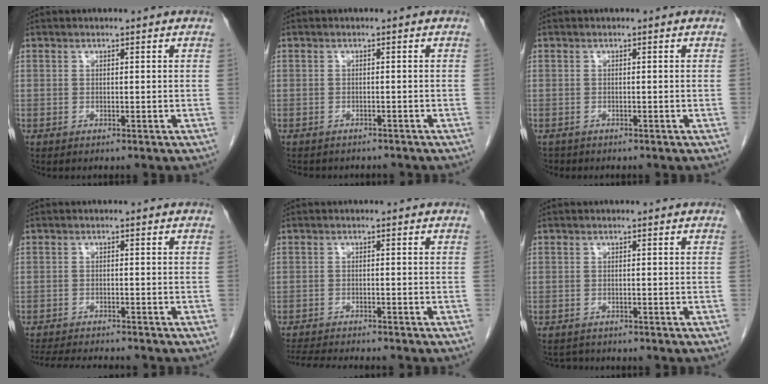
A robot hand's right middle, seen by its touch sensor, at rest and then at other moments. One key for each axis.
{"total": 5.9, "fx": -5.1, "fy": 2.5, "fz": 1.5, "tx": -0.022, "ty": 0.003, "tz": -0.061}
{"total": 1.0, "fx": -0.9, "fy": 0.5, "fz": -0.1, "tx": -0.010, "ty": 0.000, "tz": -0.014}
{"total": 8.4, "fx": -7.8, "fy": 0.7, "fz": 3.0, "tx": -0.045, "ty": -0.010, "tz": -0.119}
{"total": 7.6, "fx": -7.1, "fy": 0.5, "fz": 2.8, "tx": -0.043, "ty": -0.013, "tz": -0.112}
{"total": 1.6, "fx": -1.5, "fy": 0.6, "fz": -0.2, "tx": 0.002, "ty": -0.004, "tz": -0.023}